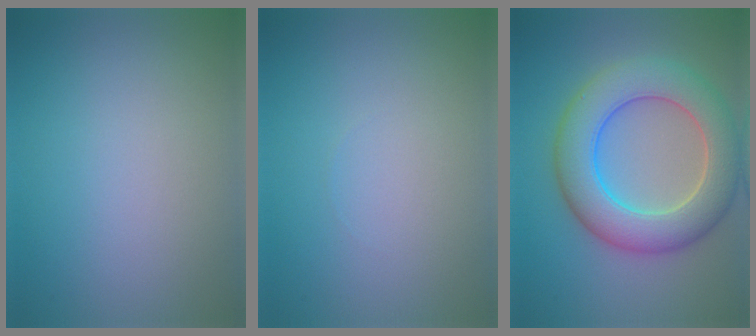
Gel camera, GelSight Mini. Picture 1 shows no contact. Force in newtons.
{"total": 0.0}
{"total": 8.4, "press": 8.4, "slide": 0.3}